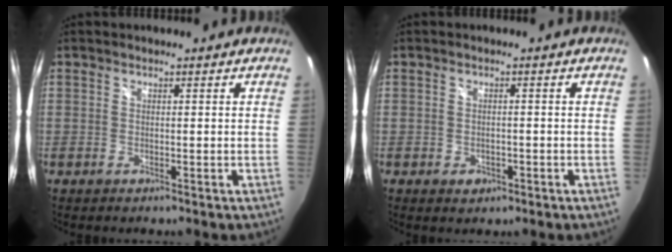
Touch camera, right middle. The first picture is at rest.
{"total": 2.5, "force": [-1.1, 1.9, 1.2], "torque": [-0.021, -0.003, -0.013]}